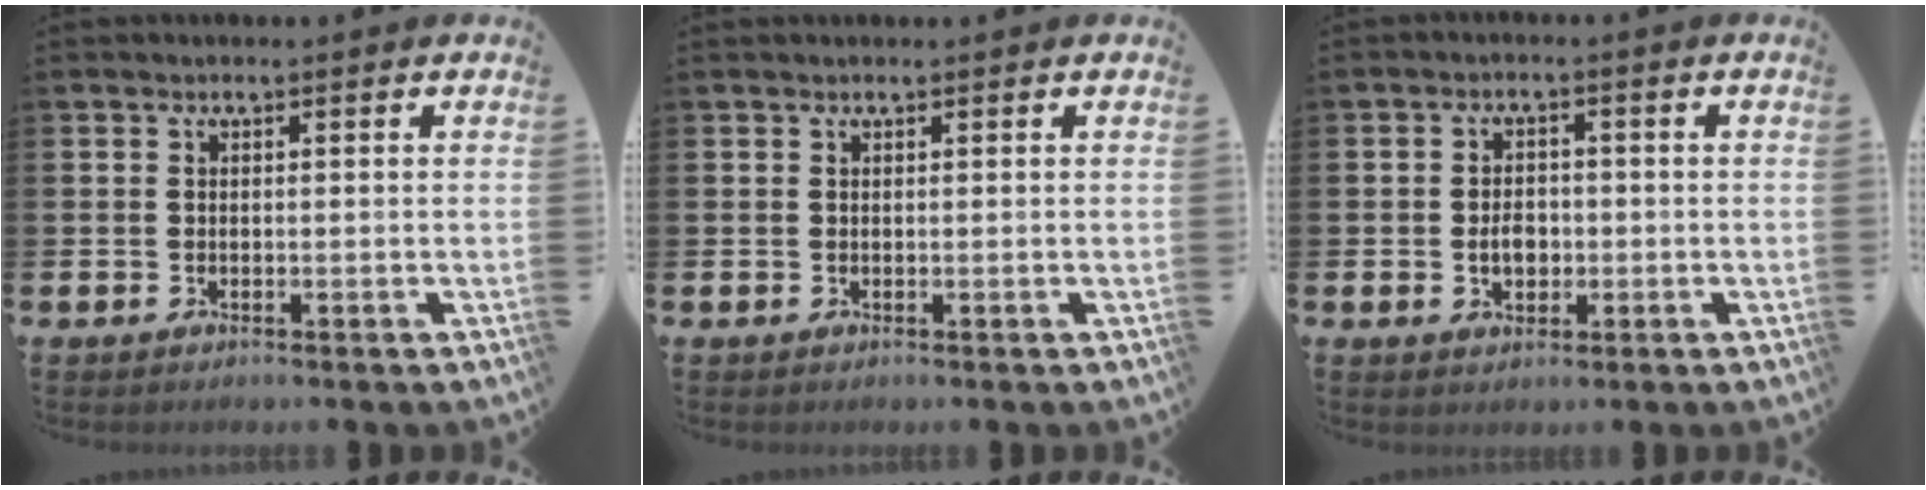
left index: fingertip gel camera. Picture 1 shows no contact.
{"total": 0.0}
{"total": 3.1, "force": [-0.5, 2.2, 2.1], "torque": [-0.024, -0.003, -0.015]}